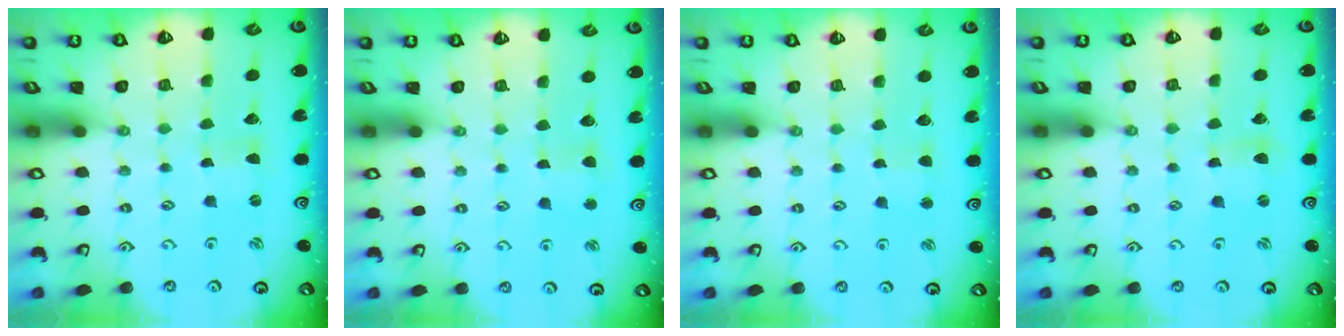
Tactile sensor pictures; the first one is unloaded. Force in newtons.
{"total": 3.9, "press": 3.8, "slide": 0.4}
{"total": 2.6, "press": 2.6, "slide": 0.3}
{"total": 2.3, "press": 2.3, "slide": 0.3}